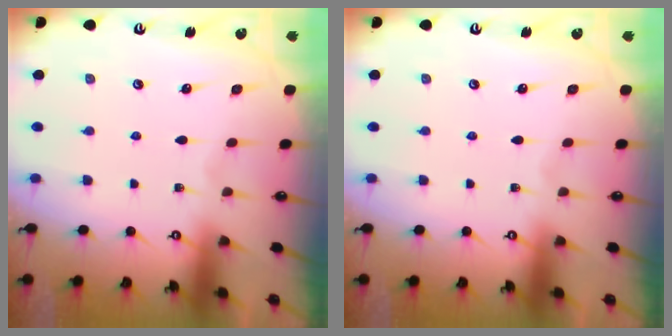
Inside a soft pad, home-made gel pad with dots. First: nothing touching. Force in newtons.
{"total": 0.0}